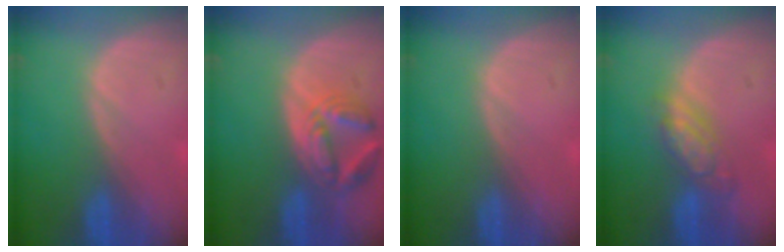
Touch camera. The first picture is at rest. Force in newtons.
{"total": 7.4, "press": 6.6, "slide": 3.5}
{"total": 0.0}
{"total": 5.5, "press": 4.7, "slide": 2.7}